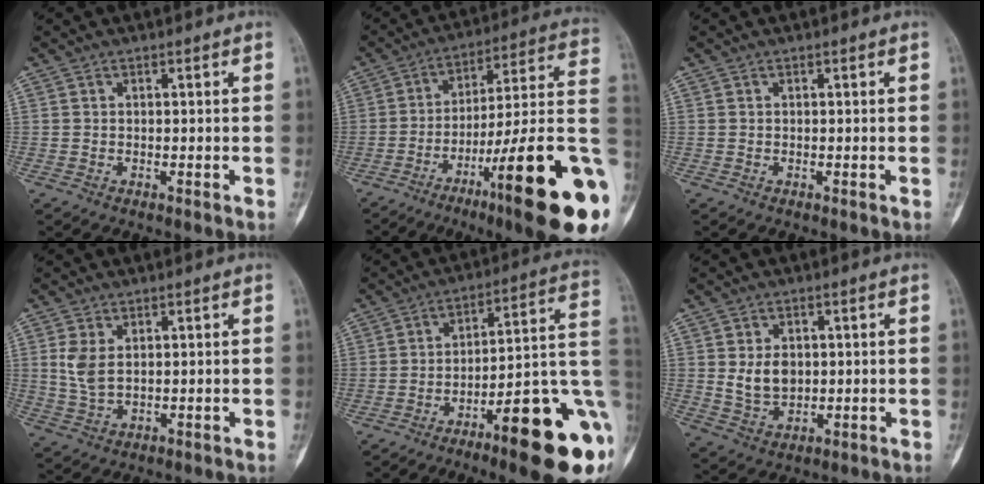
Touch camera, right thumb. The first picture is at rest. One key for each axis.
{"total": 26.5, "fx": -8.8, "fy": 3.9, "fz": 24.7, "tx": -0.291, "ty": 0.047, "tz": -0.125}
{"total": 0.0}
{"total": 5.0, "fx": 1.3, "fy": 3.0, "fz": 3.8, "tx": -0.082, "ty": -0.005, "tz": 0.036}
{"total": 22.1, "fx": -8.0, "fy": 4.8, "fz": 20.0, "tx": -0.216, "ty": 0.049, "tz": -0.108}
{"total": 6.1, "fx": 0.8, "fy": 4.4, "fz": 4.1, "tx": -0.056, "ty": -0.011, "tz": 0.027}